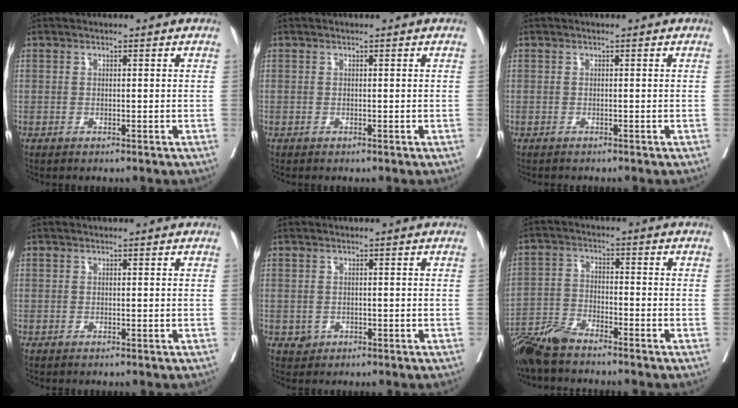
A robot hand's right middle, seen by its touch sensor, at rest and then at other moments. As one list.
[{"total": 0.0}, {"total": 0.7, "force": [-0.7, 0.1, 0.2], "torque": [-0.010, -0.003, -0.012]}, {"total": 0.0}, {"total": 1.3, "force": [-0.4, 1.1, 0.3], "torque": [0.000, 0.004, -0.003]}, {"total": 6.8, "force": [-6.1, 1.1, 2.8], "torque": [-0.057, -0.018, -0.119]}]